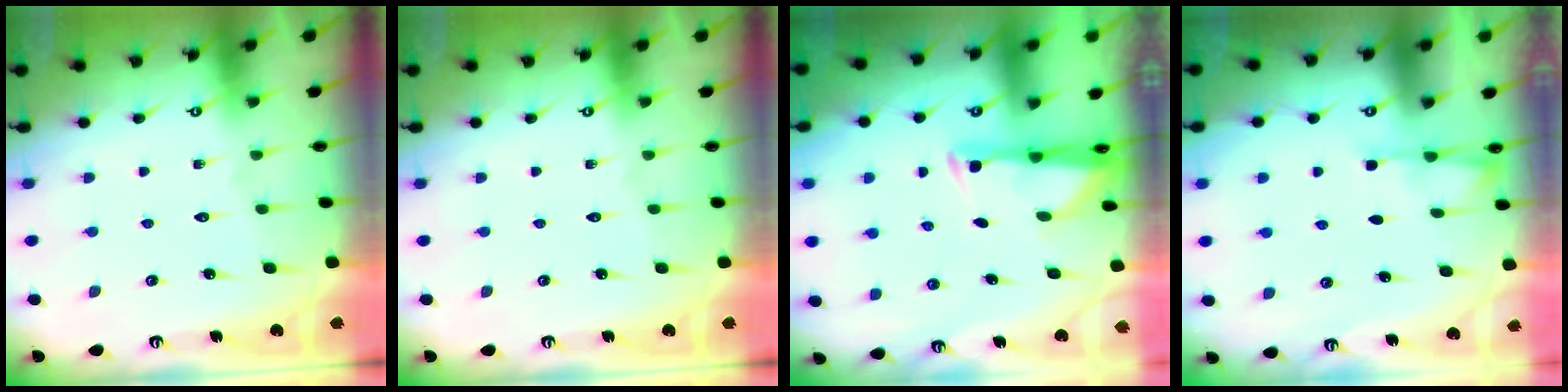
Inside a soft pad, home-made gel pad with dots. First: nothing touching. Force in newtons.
{"total": 0.0}
{"total": 2.8, "press": 2.7, "slide": 0.4}
{"total": 2.6, "press": 2.6, "slide": 0.5}